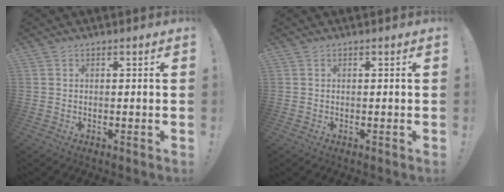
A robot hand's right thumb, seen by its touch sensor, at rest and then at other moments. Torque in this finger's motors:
{"motor_torque": [-0.08, -0.08, 0.00, 0.00, 0.00]}